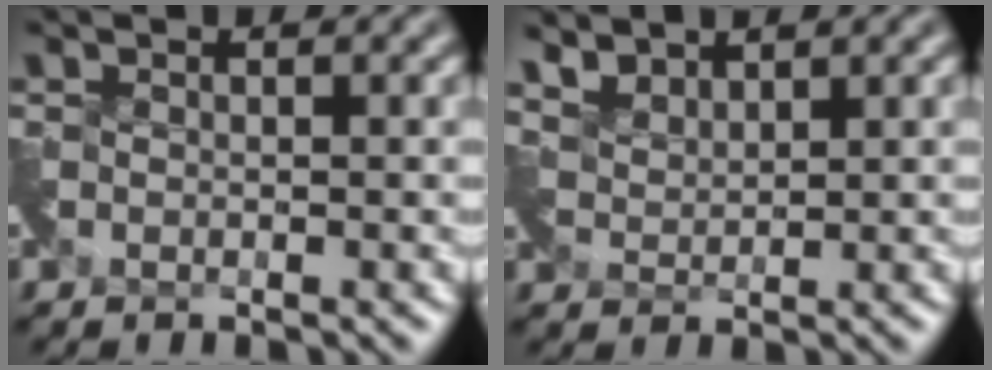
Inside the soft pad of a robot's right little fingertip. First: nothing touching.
{"total": 3.0, "force": [2.9, 0.4, -0.1], "torque": [-0.011, 0.000, 0.066]}